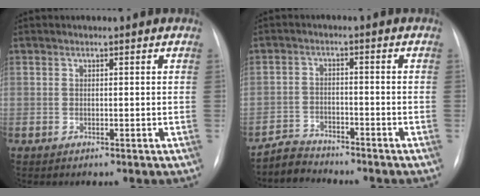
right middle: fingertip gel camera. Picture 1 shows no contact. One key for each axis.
{"total": 4.0, "fx": -4.0, "fy": 0.5, "fz": -0.7, "tx": 0.010, "ty": -0.013, "tz": -0.073}